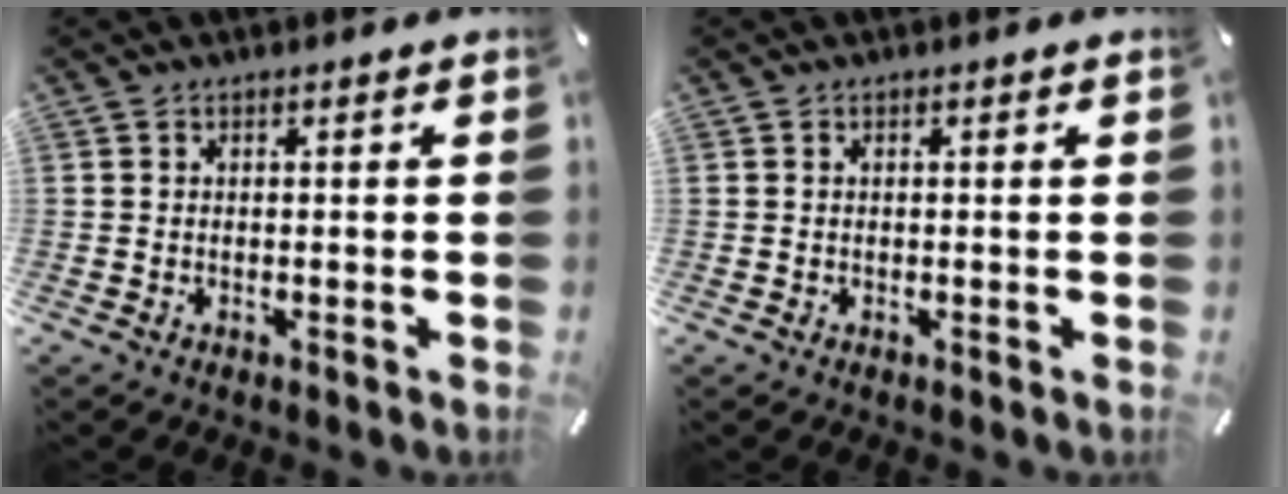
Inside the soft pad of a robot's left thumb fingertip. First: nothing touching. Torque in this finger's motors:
{"motor_torque": [-0.28, -0.23, -0.06, 0.01, -0.01]}